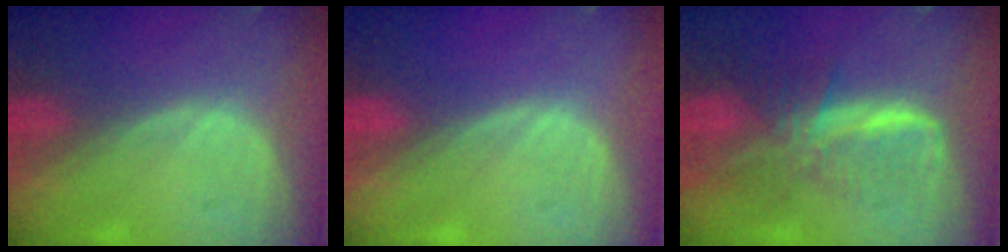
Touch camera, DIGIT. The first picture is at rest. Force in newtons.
{"total": 0.0}
{"total": 7.3, "press": 6.6, "slide": 3.1}